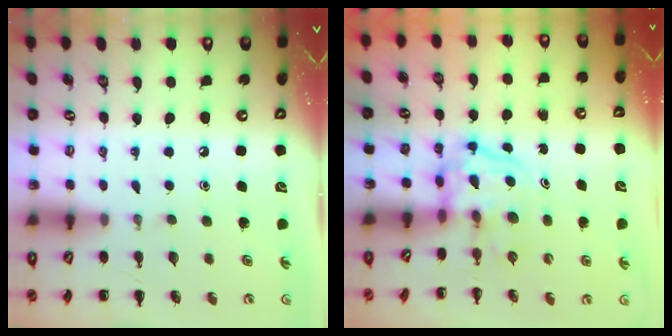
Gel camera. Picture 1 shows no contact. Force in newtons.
{"total": 3.8, "press": 3.7, "slide": 0.5}